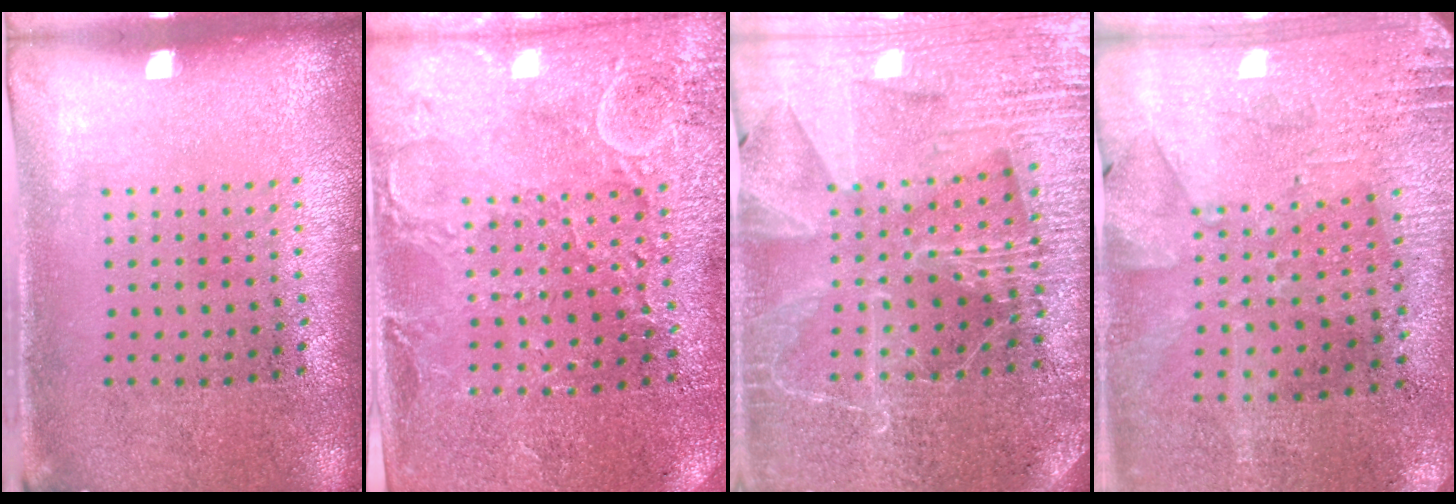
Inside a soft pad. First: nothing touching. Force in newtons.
{"total": 2.9, "press": 2.9, "slide": 0.4}
{"total": 4.2, "press": 3.9, "slide": 1.4}
{"total": 2.7, "press": 2.2, "slide": 1.5}